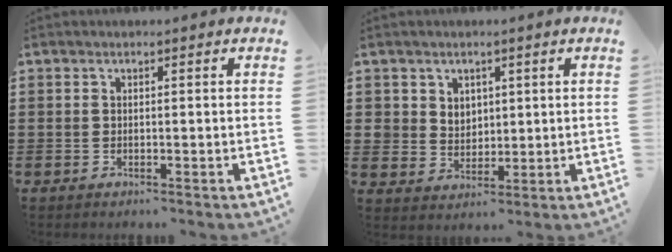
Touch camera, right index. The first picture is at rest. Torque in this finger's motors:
{"motor_torque": [-0.06, 0.15, 0.02, 0.01]}